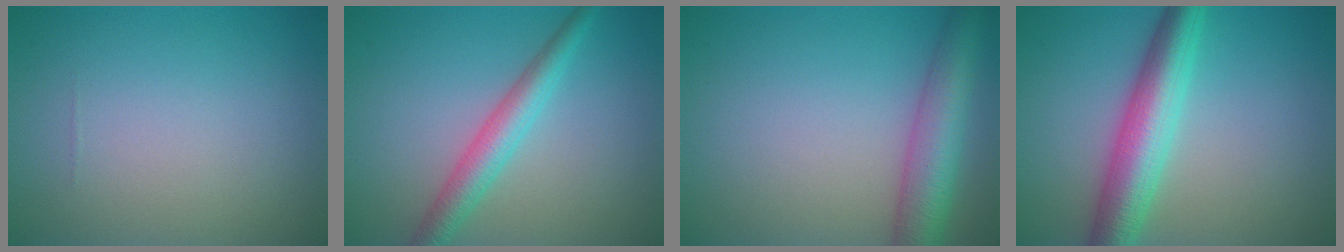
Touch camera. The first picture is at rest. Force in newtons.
{"total": 3.6, "press": 3.6, "slide": 0.1}
{"total": 6.0, "press": 6.0, "slide": 0.2}
{"total": 6.3, "press": 6.3, "slide": 0.1}